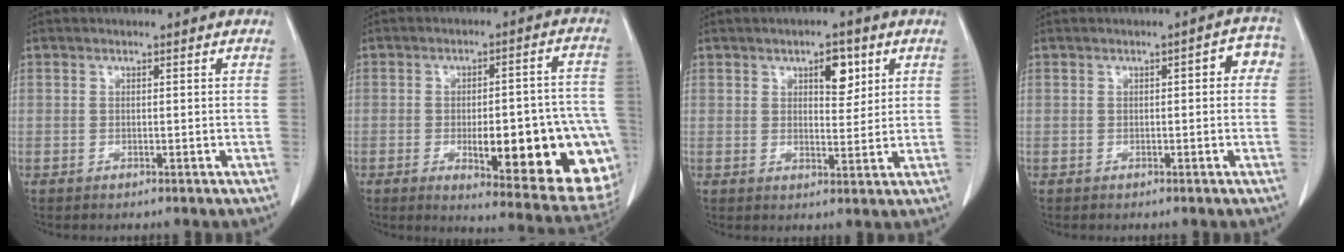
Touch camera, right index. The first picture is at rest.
{"total": 21.9, "force": [-6.2, 5.2, 20.4], "torque": [-0.165, 0.016, -0.058]}
{"total": 4.8, "force": [2.3, 2.1, 3.7], "torque": [-0.053, 0.000, 0.035]}
{"total": 3.5, "force": [0.5, 1.3, 3.2], "torque": [-0.030, 0.019, 0.000]}